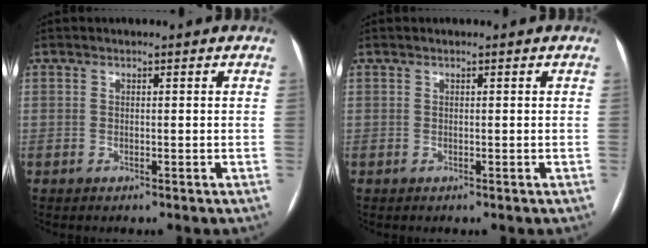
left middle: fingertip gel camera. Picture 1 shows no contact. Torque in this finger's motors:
{"motor_torque": [0.00, -0.01, 0.00, 0.01]}